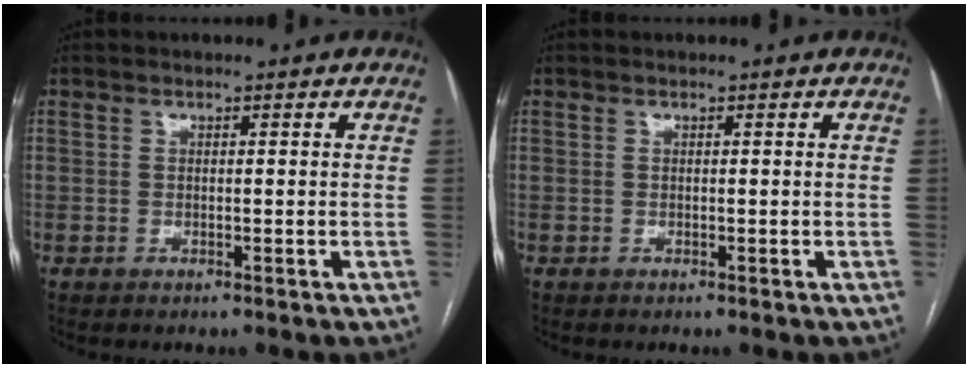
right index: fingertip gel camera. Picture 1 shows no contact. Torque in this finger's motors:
{"motor_torque": [0.00, 0.00, 0.00, 0.00]}